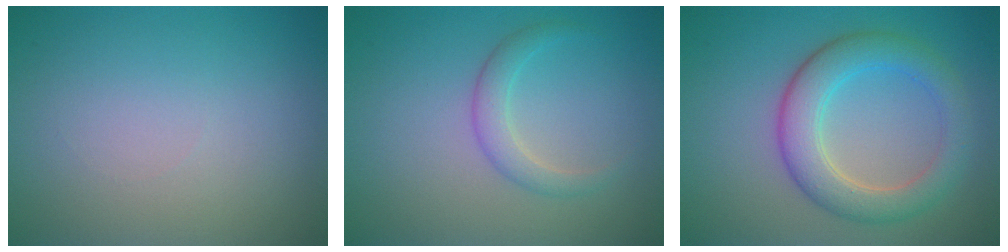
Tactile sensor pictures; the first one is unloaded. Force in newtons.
{"total": 2.0, "press": 2.0, "slide": 0.0}
{"total": 5.2, "press": 5.2, "slide": 0.2}